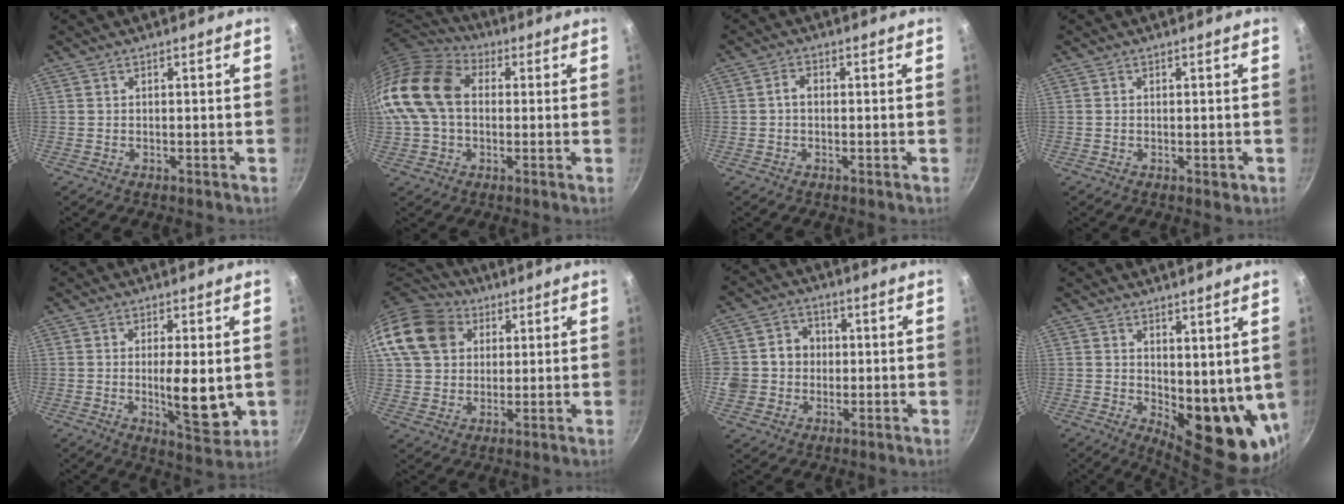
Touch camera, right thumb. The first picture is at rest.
{"total": 19.1, "force": [1.4, 13.7, 13.2], "torque": [-0.253, 0.038, 0.012]}
{"total": 2.0, "force": [-0.1, 1.4, 1.5], "torque": [-0.024, 0.009, -0.004]}
{"total": 1.2, "force": [-0.3, 0.7, 0.9], "torque": [-0.012, -0.001, -0.004]}
{"total": 9.4, "force": [-0.3, 3.1, 8.9], "torque": [-0.132, -0.021, 0.004]}
{"total": 16.1, "force": [5.5, 12.7, 8.1], "torque": [-0.142, 0.018, 0.093]}
{"total": 8.6, "force": [0.1, 8.1, 2.9], "torque": [-0.017, 0.009, -0.006]}
{"total": 13.0, "force": [2.4, 6.4, 11.1], "torque": [-0.115, -0.045, 0.048]}